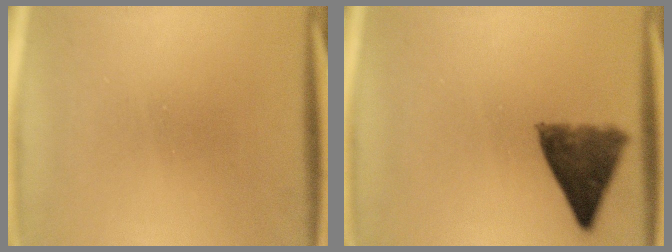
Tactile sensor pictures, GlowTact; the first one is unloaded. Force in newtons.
{"total": 8.1}